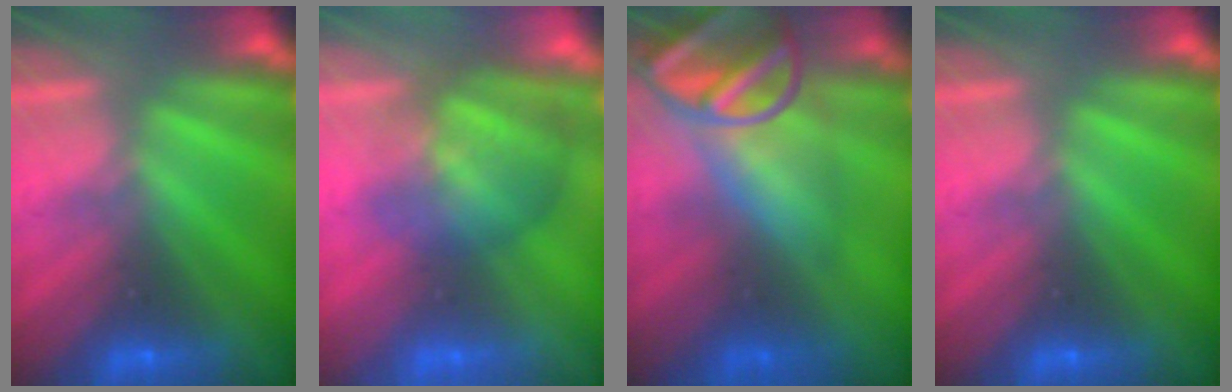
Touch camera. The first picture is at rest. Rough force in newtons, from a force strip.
{"total": 2.9}
{"total": 6.7}
{"total": 0.0}